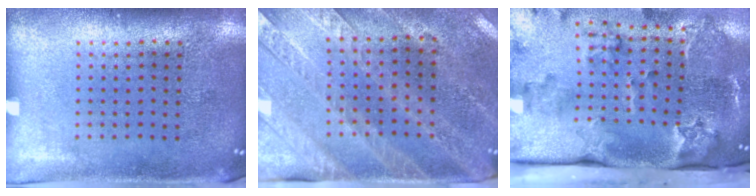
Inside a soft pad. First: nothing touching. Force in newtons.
{"total": 2.7, "press": 2.4, "slide": 1.2}
{"total": 4.0, "press": 2.7, "slide": 3.0}